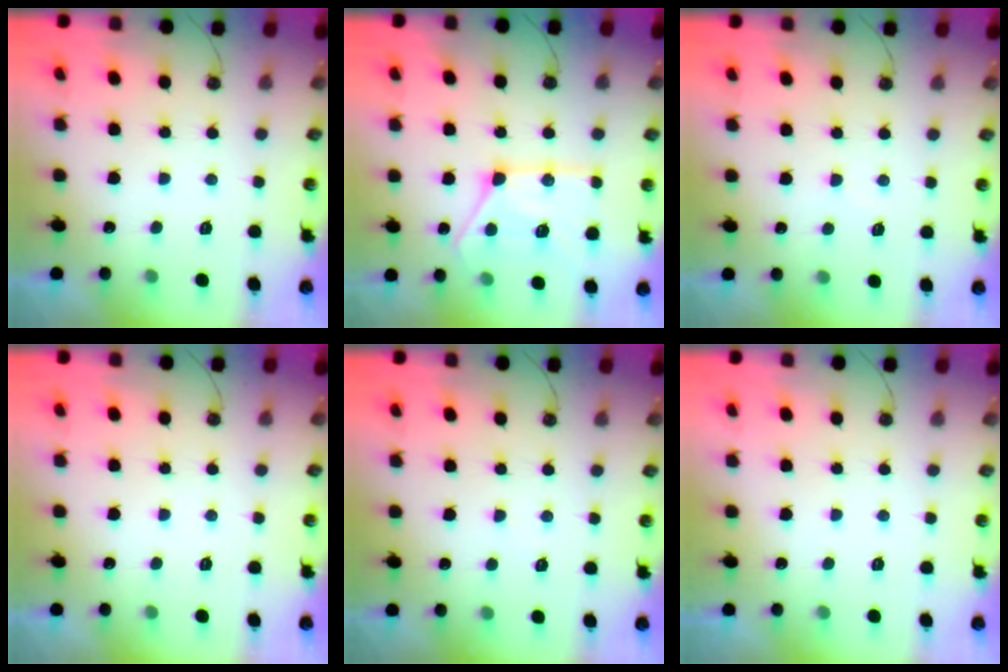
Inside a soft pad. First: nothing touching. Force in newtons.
{"total": 17.5, "press": 17.4, "slide": 1.8}
{"total": 3.0, "press": 3.0, "slide": 0.4}
{"total": 0.0}
{"total": 2.7, "press": 2.6, "slide": 0.4}
{"total": 0.0}